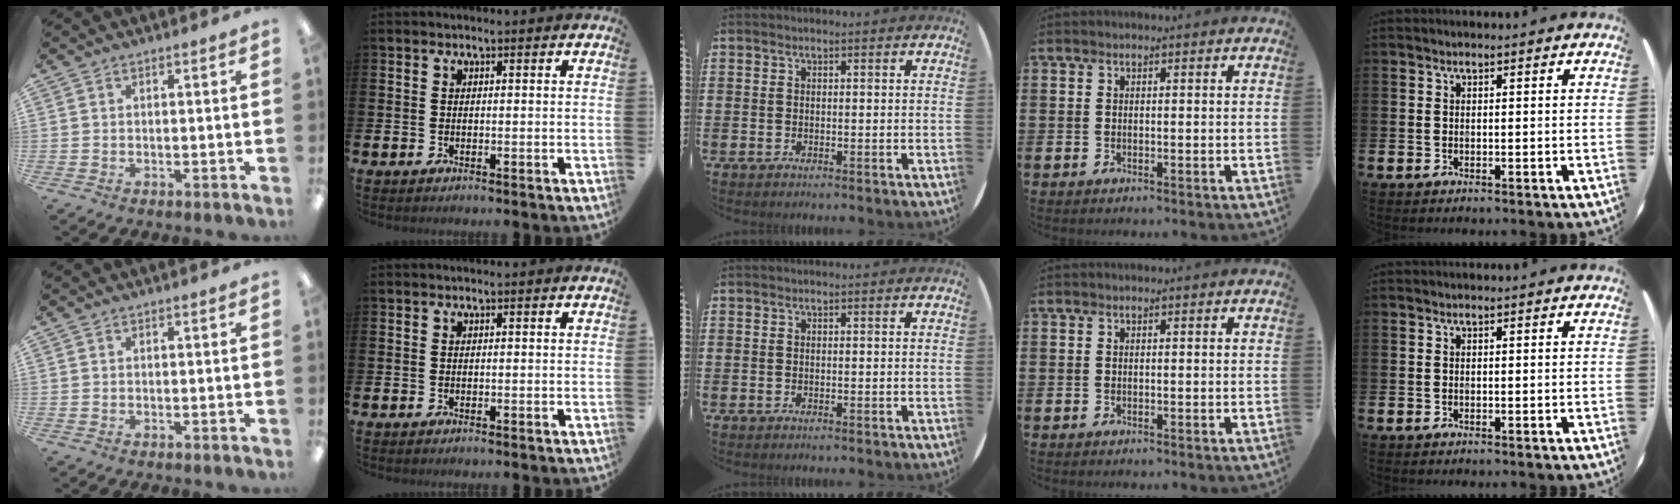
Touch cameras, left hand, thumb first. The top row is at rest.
{}